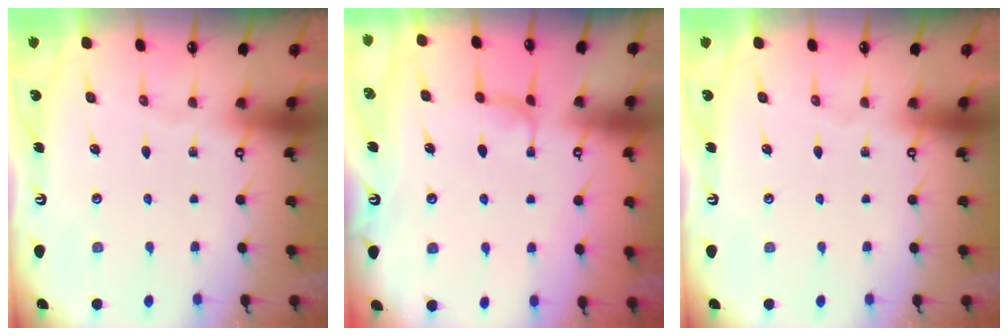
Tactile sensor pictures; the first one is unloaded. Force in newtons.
{"total": 0.6, "press": 0.3, "slide": 0.5}
{"total": 0.0}